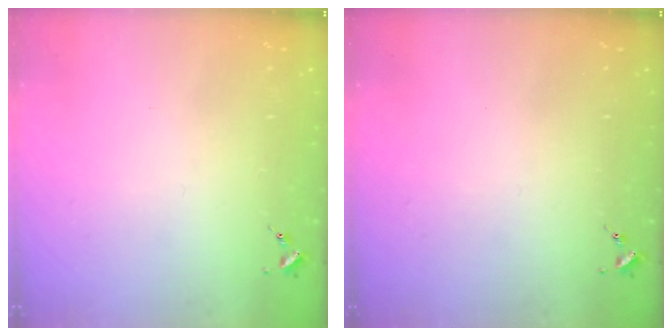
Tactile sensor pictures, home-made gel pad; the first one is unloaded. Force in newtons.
{"total": 0.0}